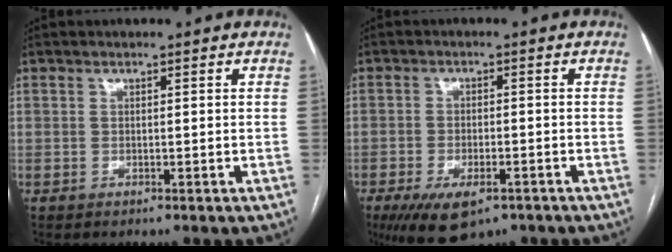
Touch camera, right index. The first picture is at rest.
{"total": 8.7, "force": [-5.4, 3.7, 5.7], "torque": [-0.098, -0.012, -0.083]}